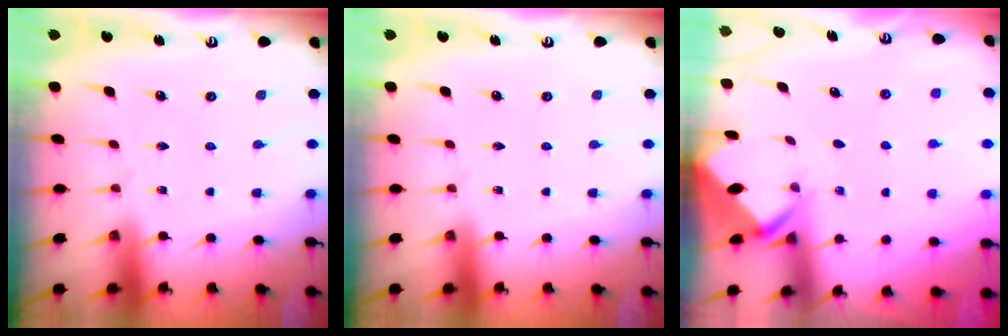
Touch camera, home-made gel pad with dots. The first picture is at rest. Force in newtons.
{"total": 0.0}
{"total": 2.9, "press": 2.9, "slide": 0.3}